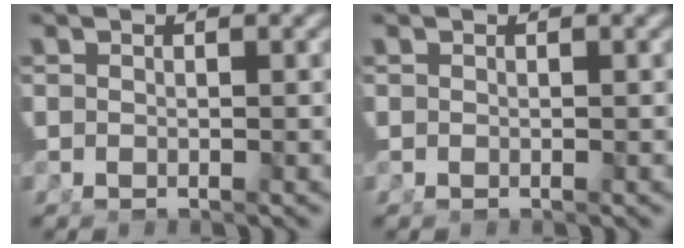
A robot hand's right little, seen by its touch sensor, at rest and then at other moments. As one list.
[{"total": 0.0}]